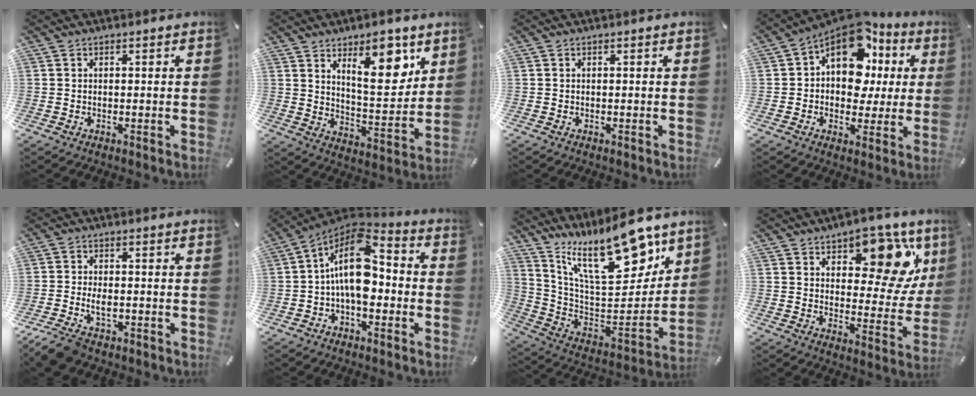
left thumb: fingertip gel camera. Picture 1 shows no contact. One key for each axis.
{"total": 13.0, "fx": 8.1, "fy": 5.4, "fz": 8.6, "tx": -0.104, "ty": -0.055, "tz": 0.135}
{"total": 0.0}
{"total": 15.0, "fx": 6.3, "fy": 10.3, "fz": 8.9, "tx": -0.133, "ty": -0.044, "tz": 0.115}
{"total": 5.9, "fx": -2.7, "fy": 3.4, "fz": 4.0, "tx": -0.082, "ty": 0.009, "tz": -0.049}
{"total": 15.4, "fx": -1.0, "fy": 8.6, "fz": 12.7, "tx": -0.238, "ty": -0.003, "tz": -0.020}
{"total": 22.9, "fx": 16.1, "fy": 9.1, "fz": 13.5, "tx": -0.226, "ty": -0.122, "tz": 0.278}
{"total": 15.3, "fx": 9.2, "fy": 8.4, "fz": 8.9, "tx": -0.100, "ty": -0.070, "tz": 0.155}